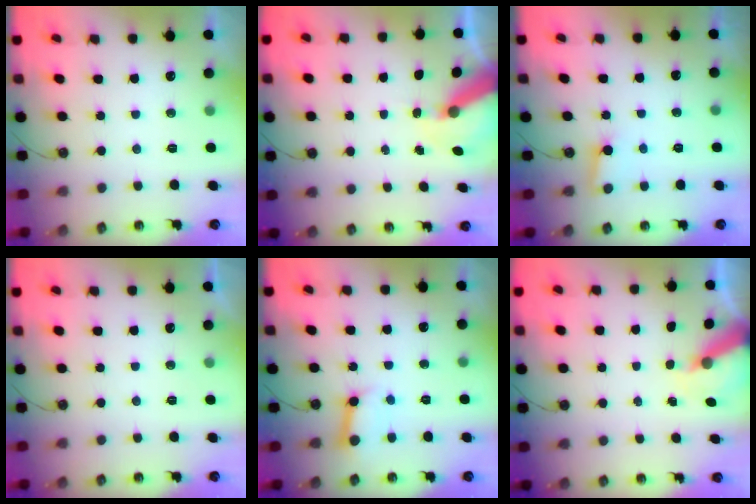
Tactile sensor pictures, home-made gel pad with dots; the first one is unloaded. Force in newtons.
{"total": 8.9, "press": 8.8, "slide": 1.2}
{"total": 2.7, "press": 2.7, "slide": 0.4}
{"total": 0.0}
{"total": 6.7, "press": 6.6, "slide": 0.9}
{"total": 7.0, "press": 7.0, "slide": 0.7}